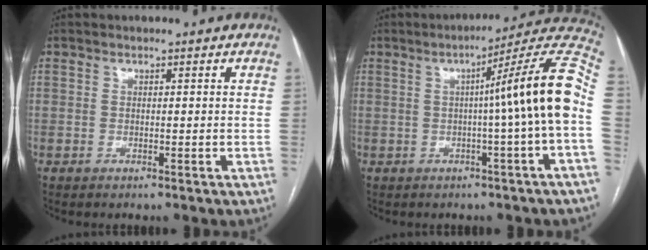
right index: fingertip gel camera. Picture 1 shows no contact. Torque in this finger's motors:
{"motor_torque": [1.30, -0.17, 0.47, 0.15]}